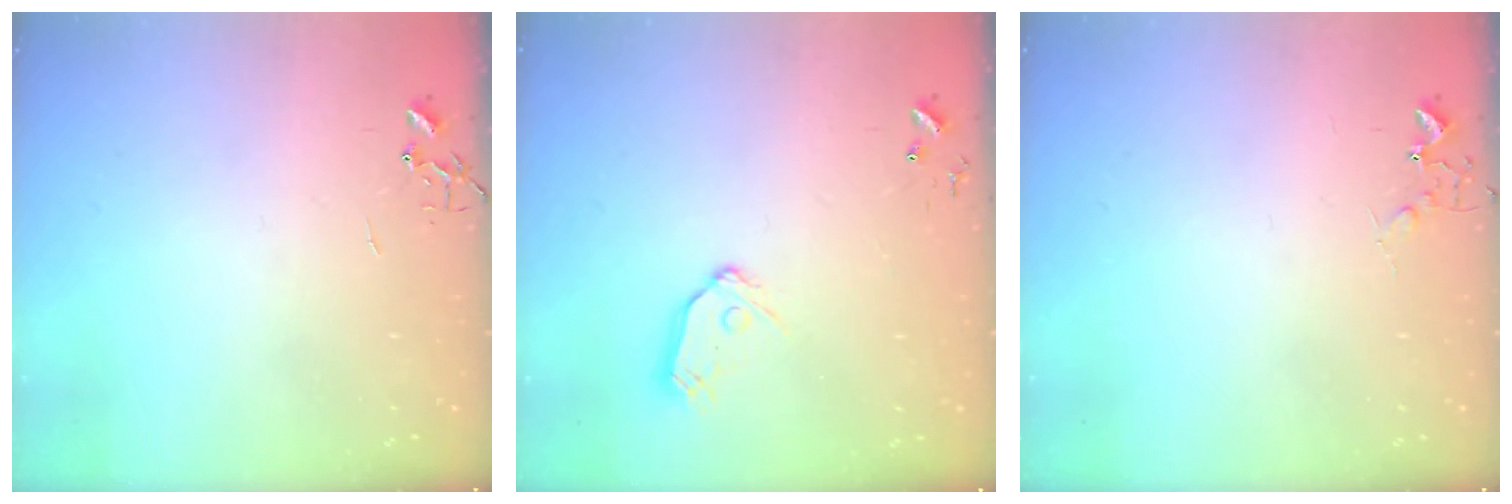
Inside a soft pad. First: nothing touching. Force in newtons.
{"total": 8.0, "press": 8.0, "slide": 0.5}
{"total": 6.6, "press": 6.6, "slide": 0.8}